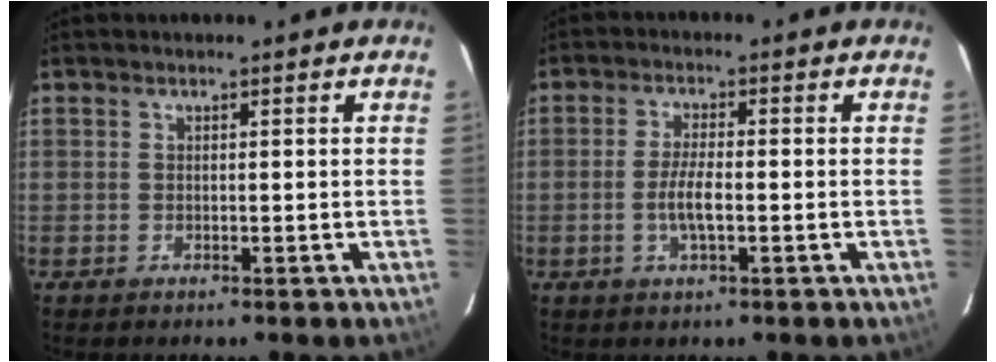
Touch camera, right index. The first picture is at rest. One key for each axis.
{"total": 4.5, "fx": -1.2, "fy": 1.0, "fz": 4.2, "tx": -0.085, "ty": -0.003, "tz": -0.022}